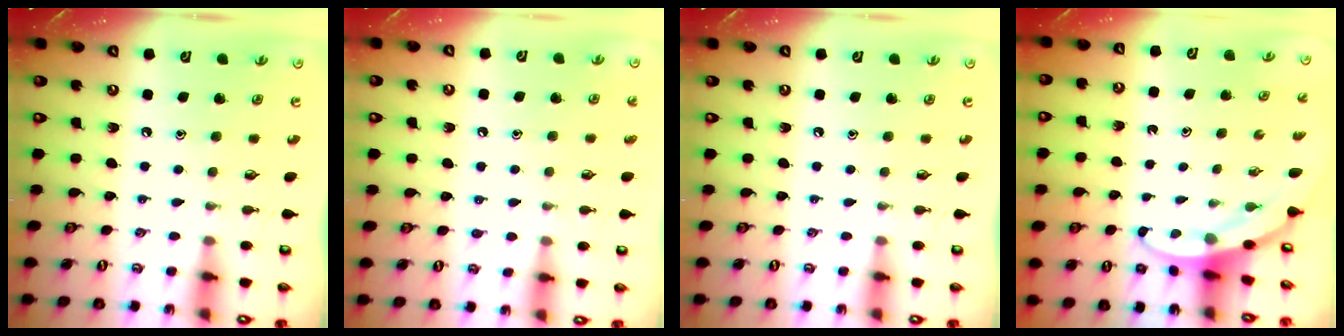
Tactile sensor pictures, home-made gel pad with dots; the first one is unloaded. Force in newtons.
{"total": 4.0, "press": 4.0, "slide": 0.5}
{"total": 0.0}
{"total": 3.5, "press": 3.5, "slide": 0.1}